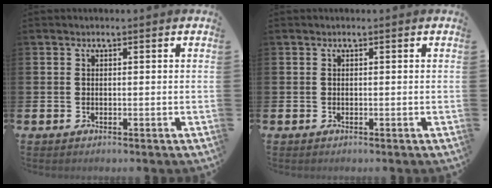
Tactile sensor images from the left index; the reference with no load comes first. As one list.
[{"total": 0.0}]